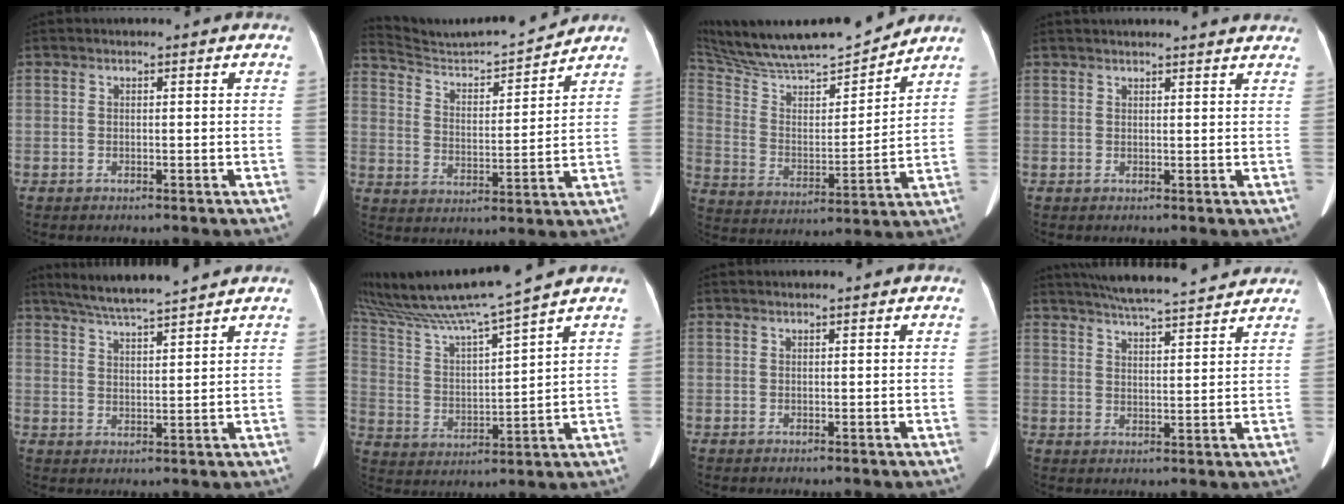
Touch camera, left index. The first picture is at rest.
{"total": 12.8, "force": [12.4, -0.4, 2.8], "torque": [-0.059, 0.003, 0.213]}
{"total": 20.8, "force": [19.2, 1.8, 7.8], "torque": [-0.149, -0.002, 0.318]}
{"total": 12.3, "force": [11.5, 1.1, 4.1], "torque": [-0.051, 0.033, 0.135]}
{"total": 8.9, "force": [8.0, -0.6, 3.8], "torque": [-0.070, 0.017, 0.134]}
{"total": 15.0, "force": [13.2, -2.0, 6.9], "torque": [-0.140, -0.005, 0.239]}
{"total": 1.4, "force": [1.3, 0.0, 0.6], "torque": [-0.009, 0.021, 0.023]}
{"total": 14.7, "force": [13.4, 1.4, 6.0], "torque": [-0.104, 0.026, 0.194]}